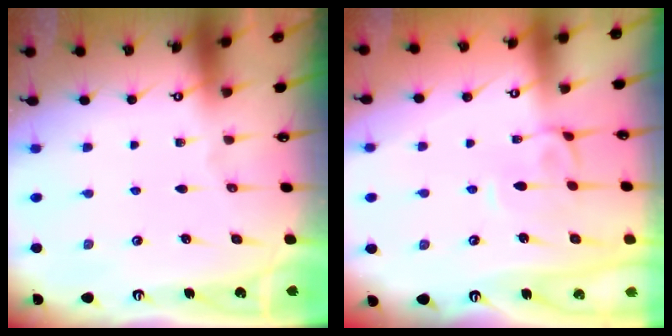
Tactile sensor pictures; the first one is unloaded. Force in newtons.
{"total": 2.1, "press": 1.9, "slide": 0.7}